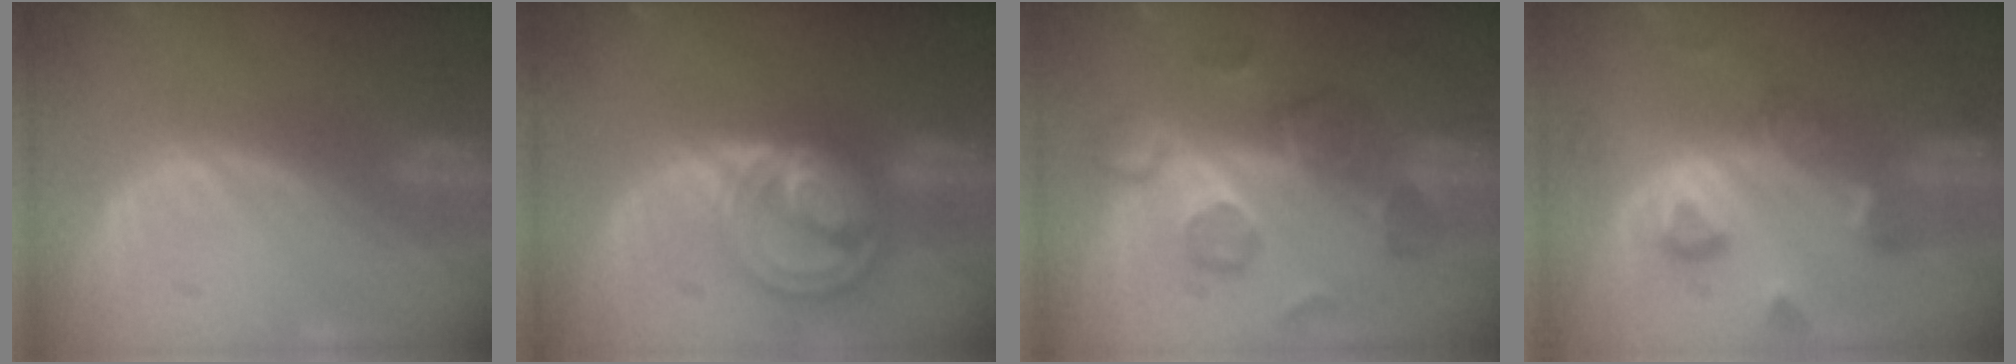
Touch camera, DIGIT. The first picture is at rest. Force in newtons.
{"total": 8.7, "press": 7.4, "slide": 4.6}
{"total": 8.7, "press": 8.4, "slide": 2.3}
{"total": 7.1, "press": 6.9, "slide": 1.6}